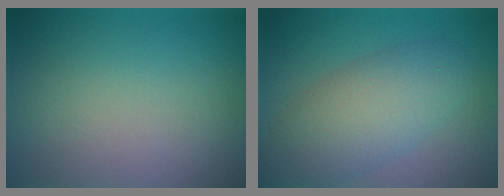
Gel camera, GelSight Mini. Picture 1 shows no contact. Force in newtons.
{"total": 5.9, "press": 5.9, "slide": 0.1}